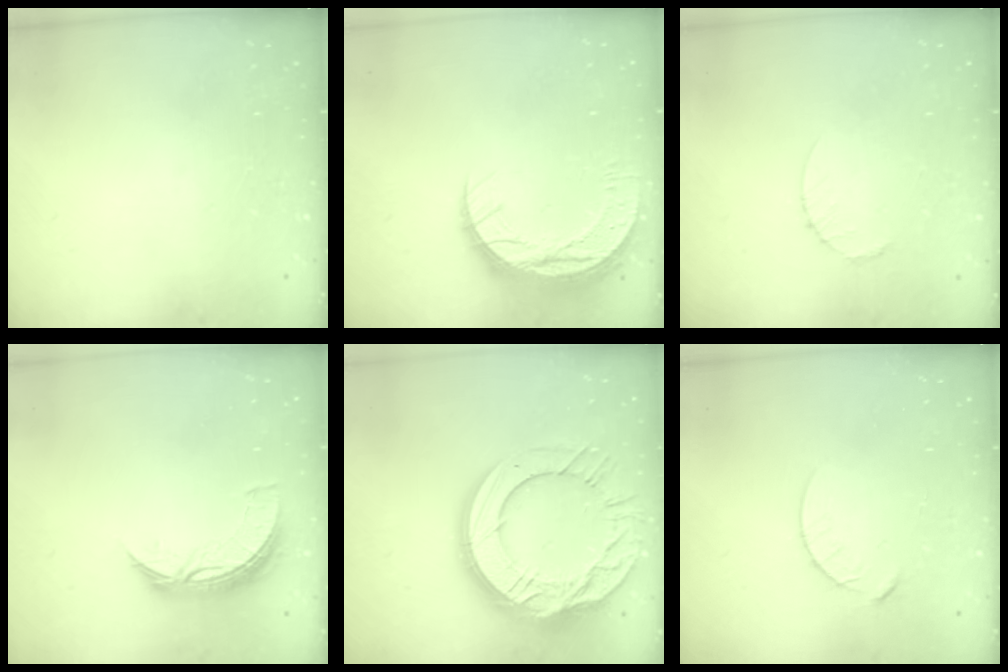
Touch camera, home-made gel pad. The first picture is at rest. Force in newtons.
{"total": 11.0, "press": 11.0, "slide": 0.8}
{"total": 2.5, "press": 2.5, "slide": 0.3}
{"total": 7.9, "press": 7.9, "slide": 0.3}
{"total": 24.9, "press": 24.8, "slide": 2.4}
{"total": 4.7, "press": 4.7, "slide": 0.5}